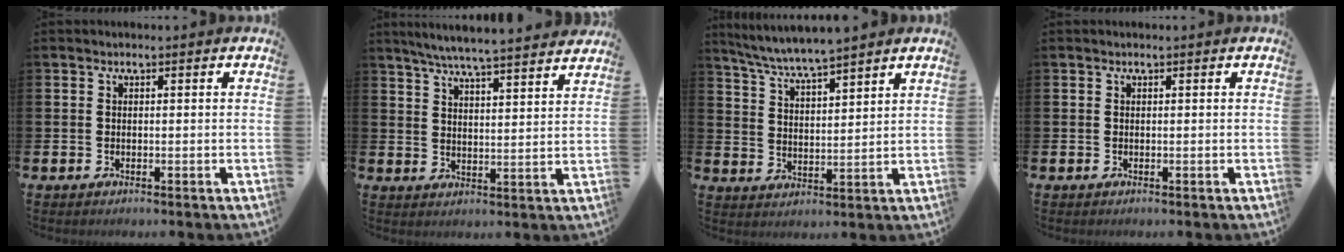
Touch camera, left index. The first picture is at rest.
{"total": 6.4, "force": [6.1, -0.2, 1.8], "torque": [-0.052, -0.039, 0.106]}
{"total": 5.8, "force": [5.6, -0.2, 1.2], "torque": [-0.048, -0.034, 0.099]}
{"total": 0.0}